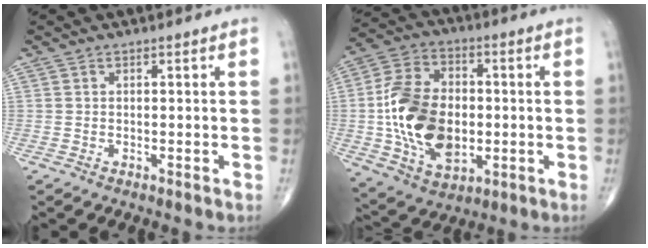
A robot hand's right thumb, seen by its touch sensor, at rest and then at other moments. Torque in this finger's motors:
{"motor_torque": [2.12, 2.19, 1.85, 0.17, 0.68]}